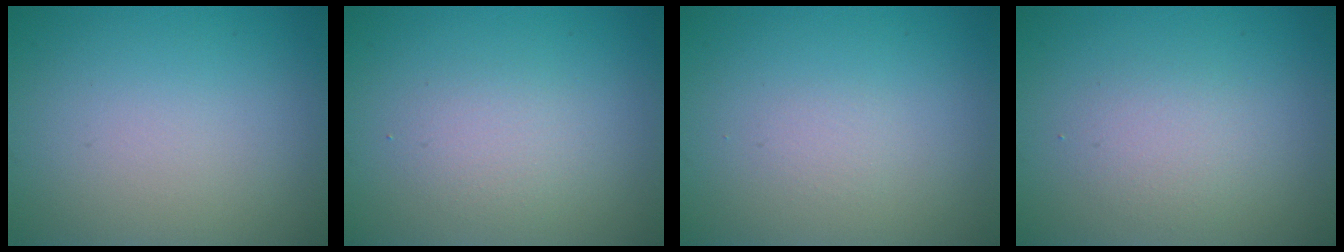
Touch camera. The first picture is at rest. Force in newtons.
{"total": 1.9, "press": 1.9, "slide": 0.1}
{"total": 0.0}
{"total": 1.9, "press": 1.9, "slide": 0.1}